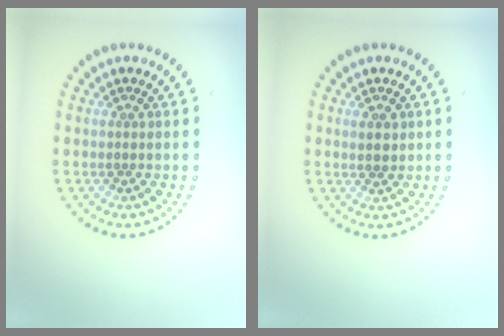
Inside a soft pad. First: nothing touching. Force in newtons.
{"total": 1.5, "press": 1.4, "slide": 0.5}